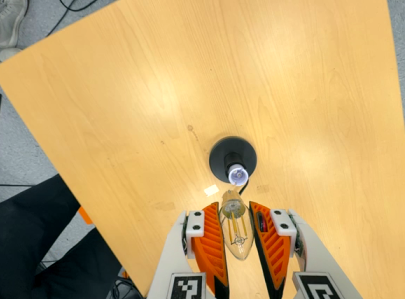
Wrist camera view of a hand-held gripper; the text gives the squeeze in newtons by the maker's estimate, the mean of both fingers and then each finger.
{"total": 13.6, "left": 14.7, "right": 12.5}